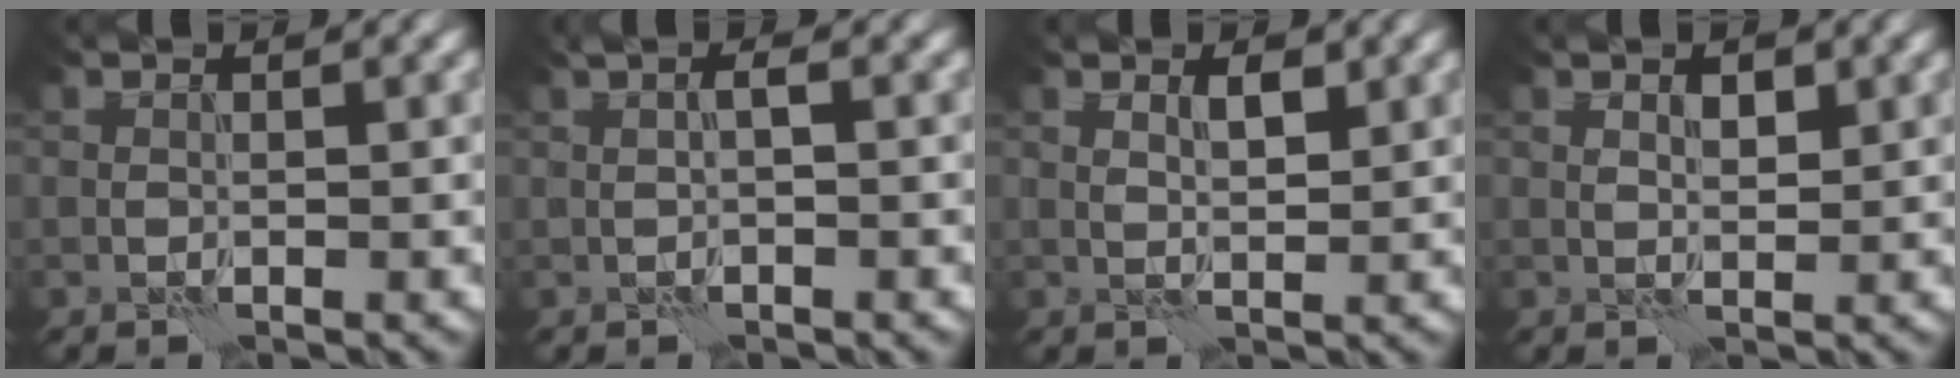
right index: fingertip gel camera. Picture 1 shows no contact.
{"total": 2.0, "force": [0.6, 0.8, 1.8], "torque": [-0.016, 0.010, -0.004]}
{"total": 1.6, "force": [0.9, 0.6, 1.2], "torque": [-0.022, -0.003, 0.016]}
{"total": 1.6, "force": [0.7, 0.8, 1.2], "torque": [-0.018, -0.001, 0.012]}